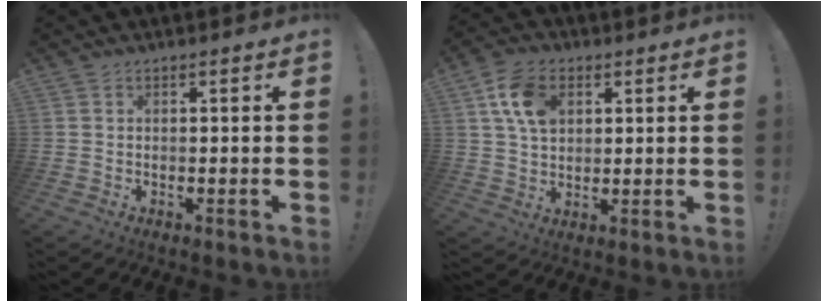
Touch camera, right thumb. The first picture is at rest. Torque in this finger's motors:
{"motor_torque": [-0.55, 0.72, 0.78, 0.03, 0.04]}